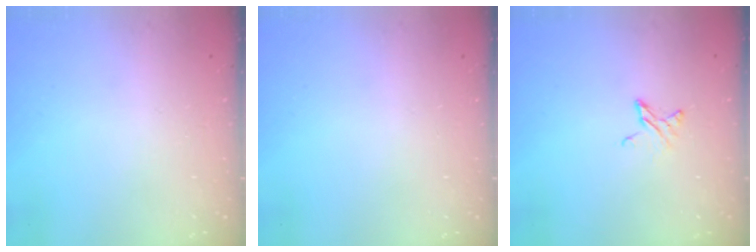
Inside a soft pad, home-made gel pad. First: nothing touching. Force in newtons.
{"total": 0.0}
{"total": 4.2, "press": 4.2, "slide": 0.4}